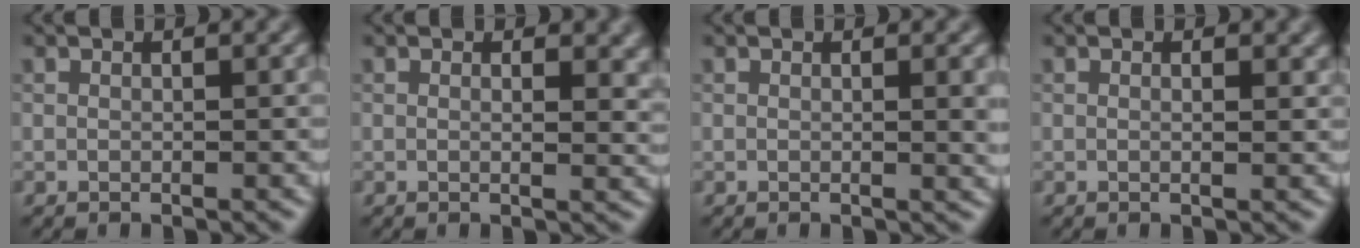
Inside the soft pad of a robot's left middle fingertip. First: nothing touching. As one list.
[{"total": 2.6, "force": [0.7, 1.2, 2.2], "torque": [-0.024, -0.003, 0.010]}, {"total": 1.9, "force": [0.3, 0.5, 1.8], "torque": [-0.017, -0.001, 0.001]}, {"total": 0.9, "force": [0.3, 0.3, 0.8], "torque": [-0.011, -0.004, 0.004]}]